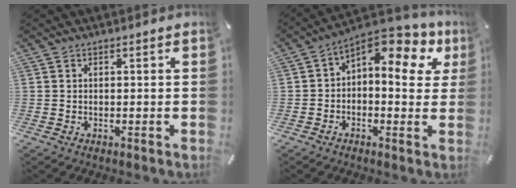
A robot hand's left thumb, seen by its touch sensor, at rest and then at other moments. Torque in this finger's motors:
{"motor_torque": [0.53, 0.46, 0.78, 0.34, 0.06]}